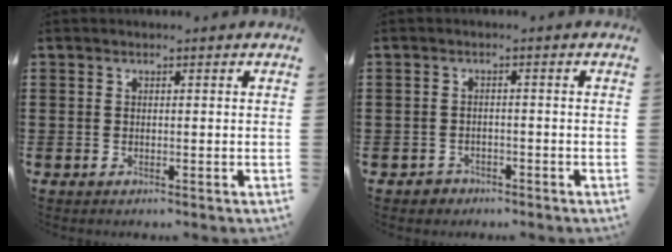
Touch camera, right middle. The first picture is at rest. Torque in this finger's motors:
{"motor_torque": [0.29, 0.18, 0.05, -0.01]}